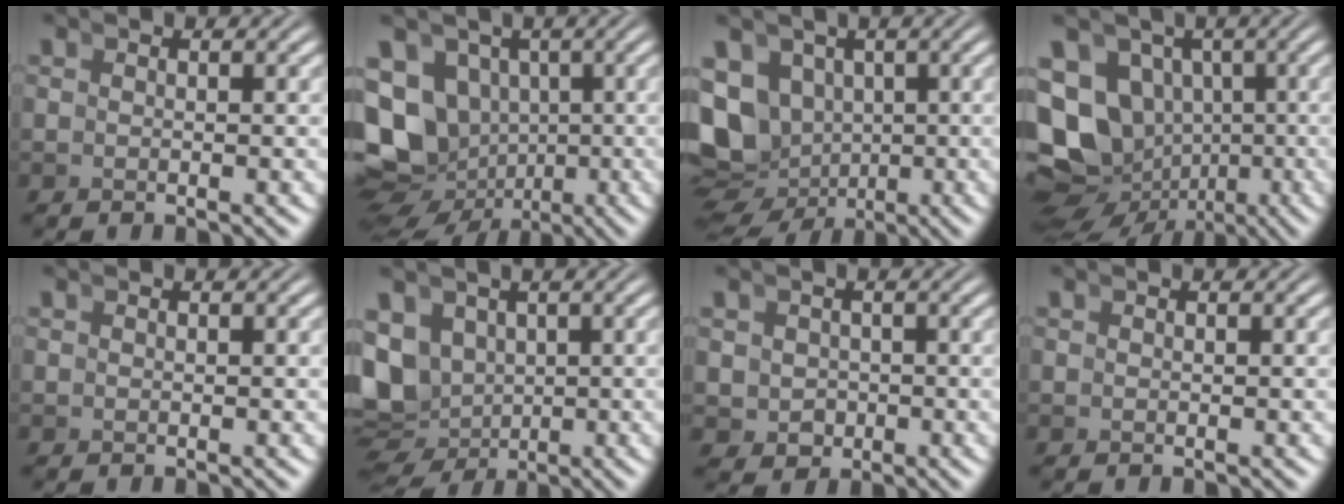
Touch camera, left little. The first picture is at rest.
{"total": 17.9, "force": [-3.9, 16.0, 7.1], "torque": [-0.169, -0.072, -0.058]}
{"total": 12.8, "force": [-3.4, 11.2, 5.0], "torque": [-0.122, -0.060, -0.043]}
{"total": 19.7, "force": [-4.0, 17.3, 8.5], "torque": [-0.195, -0.085, -0.057]}
{"total": 0.0}
{"total": 8.3, "force": [-1.4, 7.4, 3.6], "torque": [-0.097, -0.046, -0.008]}
{"total": 2.8, "force": [-0.3, 2.6, 1.1], "torque": [-0.015, -0.011, 0.001]}
{"total": 0.0}